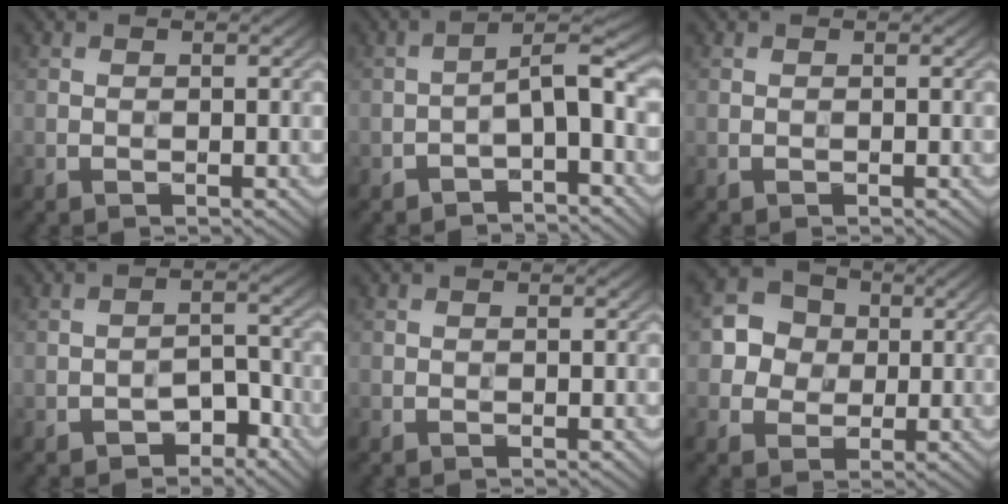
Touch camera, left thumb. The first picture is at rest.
{"total": 4.7, "force": [-2.0, 1.5, 3.9], "torque": [-0.060, 0.016, -0.040]}
{"total": 0.0}
{"total": 3.6, "force": [-2.5, 1.8, 1.9], "torque": [-0.023, 0.009, -0.038]}
{"total": 0.0}
{"total": 5.3, "force": [0.6, 4.9, 1.9], "torque": [-0.042, 0.007, -0.007]}